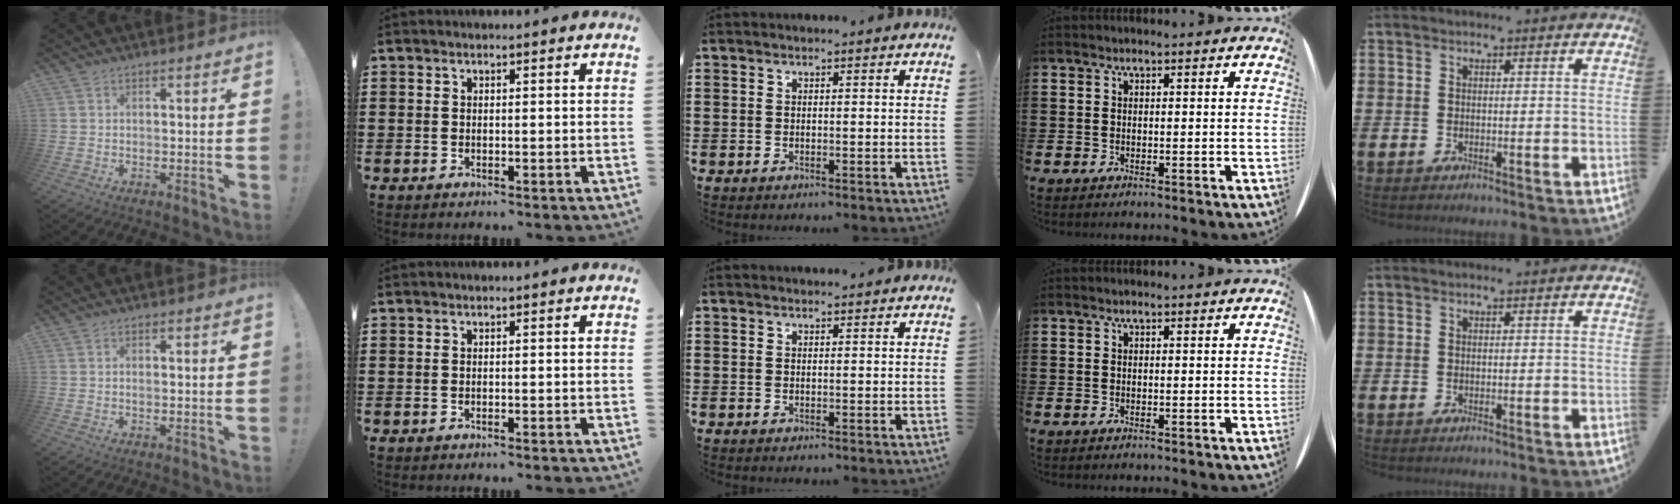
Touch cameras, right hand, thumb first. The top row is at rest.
{"middle": {"total": 0.5, "force": [0.5, 0.1, 0.1], "torque": [0.004, -0.004, 0.008]}}